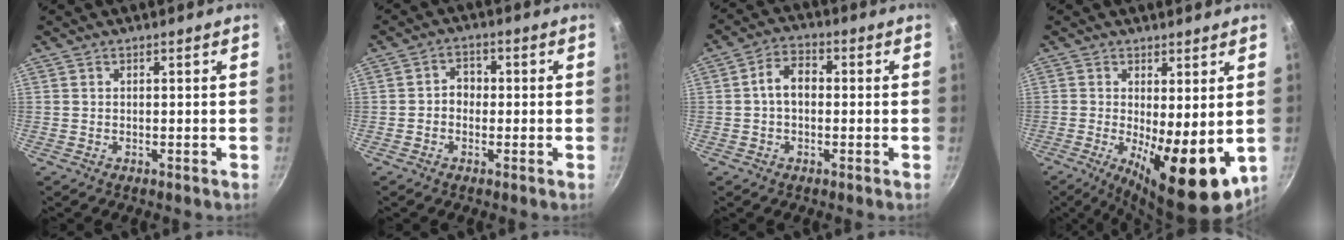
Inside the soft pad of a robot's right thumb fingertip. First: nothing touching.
{"total": 3.4, "force": [-0.5, 2.9, 1.8], "torque": [-0.009, 0.014, -0.014]}
{"total": 5.8, "force": [0.0, 4.0, 4.2], "torque": [-0.057, 0.019, -0.009]}
{"total": 13.7, "force": [-1.6, 5.0, 12.6], "torque": [-0.167, -0.017, -0.011]}